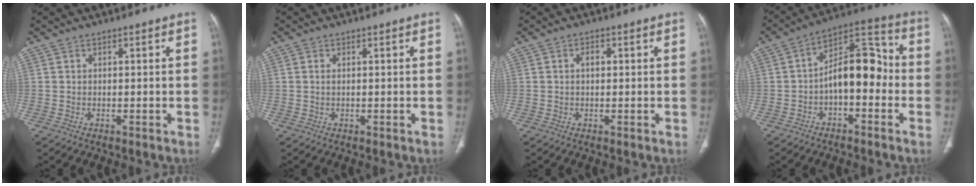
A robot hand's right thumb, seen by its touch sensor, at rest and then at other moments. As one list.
[{"total": 0.6, "force": [0.2, 0.3, 0.5], "torque": [-0.016, 0.004, 0.004]}, {"total": 1.8, "force": [0.3, 1.1, 1.4], "torque": [-0.024, 0.007, 0.005]}, {"total": 12.6, "force": [-2.2, 6.8, 10.3], "torque": [-0.135, 0.052, -0.045]}]